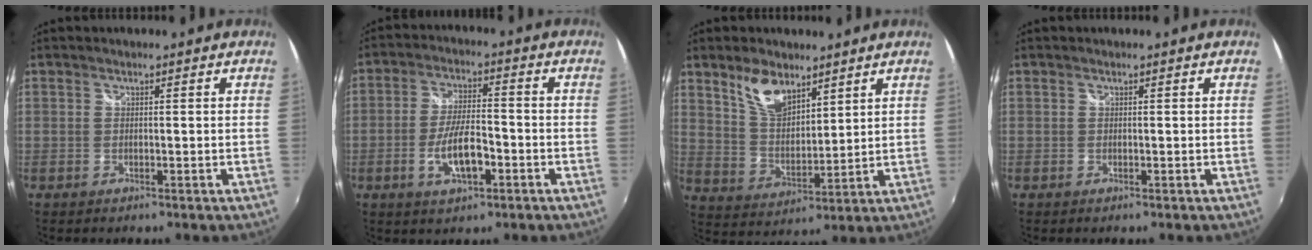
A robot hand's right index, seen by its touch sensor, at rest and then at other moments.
{"total": 8.4, "force": [-3.2, 2.9, 7.2], "torque": [-0.141, -0.003, -0.053]}
{"total": 9.4, "force": [6.3, 4.4, 5.4], "torque": [-0.097, 0.009, 0.124]}
{"total": 0.0}